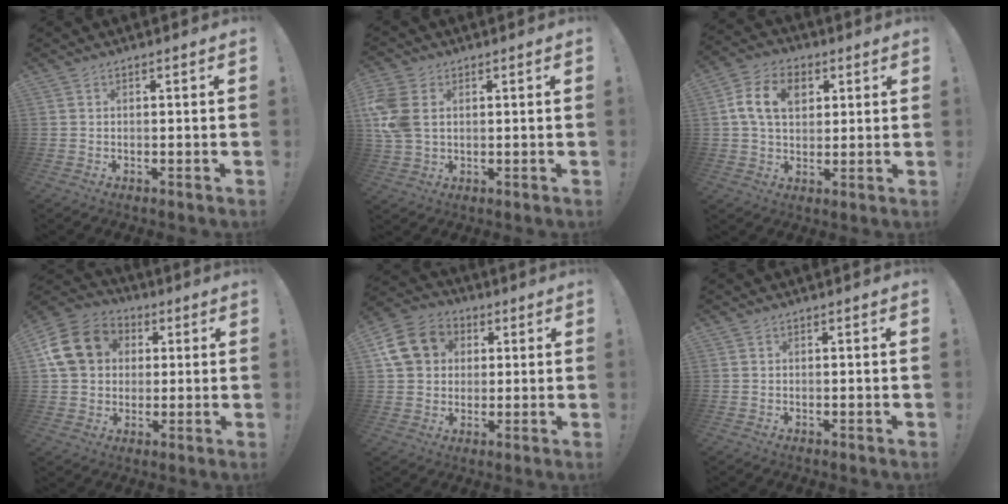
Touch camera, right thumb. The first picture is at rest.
{"total": 9.6, "force": [2.2, 6.9, 6.3], "torque": [-0.136, -0.005, 0.045]}
{"total": 11.9, "force": [3.4, 8.4, 7.7], "torque": [-0.135, 0.011, 0.064]}
{"total": 15.5, "force": [4.4, 12.9, 7.5], "torque": [-0.113, 0.004, 0.094]}
{"total": 13.3, "force": [3.9, 11.4, 5.6], "torque": [-0.082, 0.006, 0.086]}
{"total": 0.0}